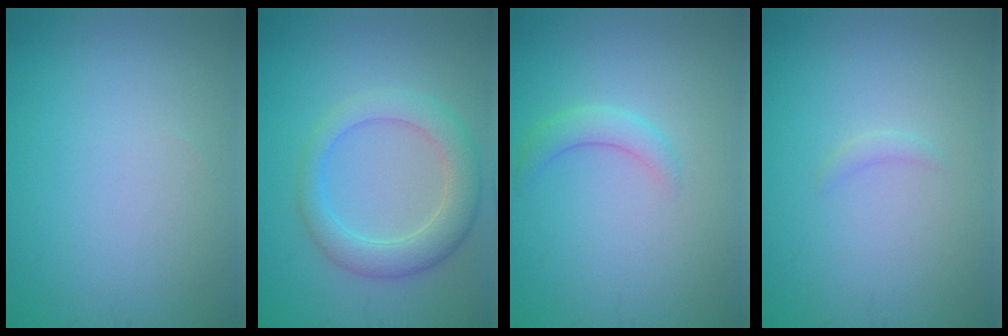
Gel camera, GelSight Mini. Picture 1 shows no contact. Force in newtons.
{"total": 4.4, "press": 4.4, "slide": 0.4}
{"total": 1.8, "press": 1.8, "slide": 0.1}
{"total": 0.7, "press": 0.7, "slide": 0.1}